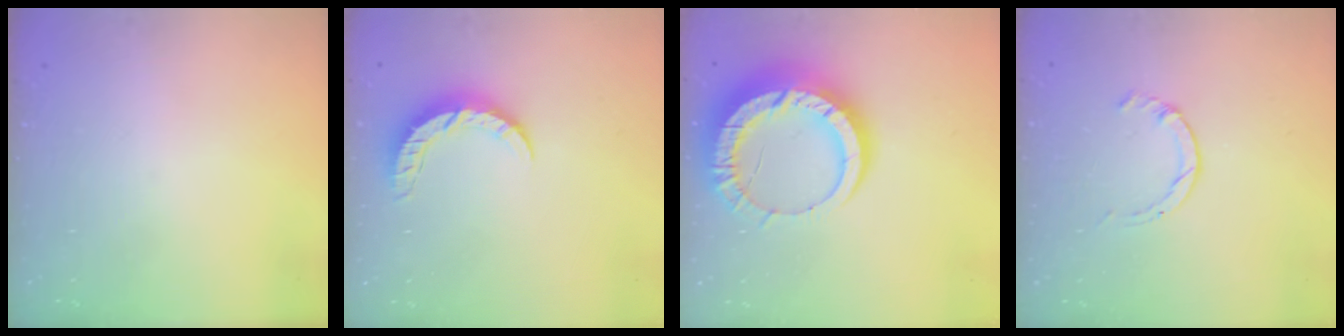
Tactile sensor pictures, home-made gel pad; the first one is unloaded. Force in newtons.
{"total": 8.7, "press": 8.6, "slide": 0.9}
{"total": 16.0, "press": 15.9, "slide": 1.7}
{"total": 1.4, "press": 1.4, "slide": 0.2}